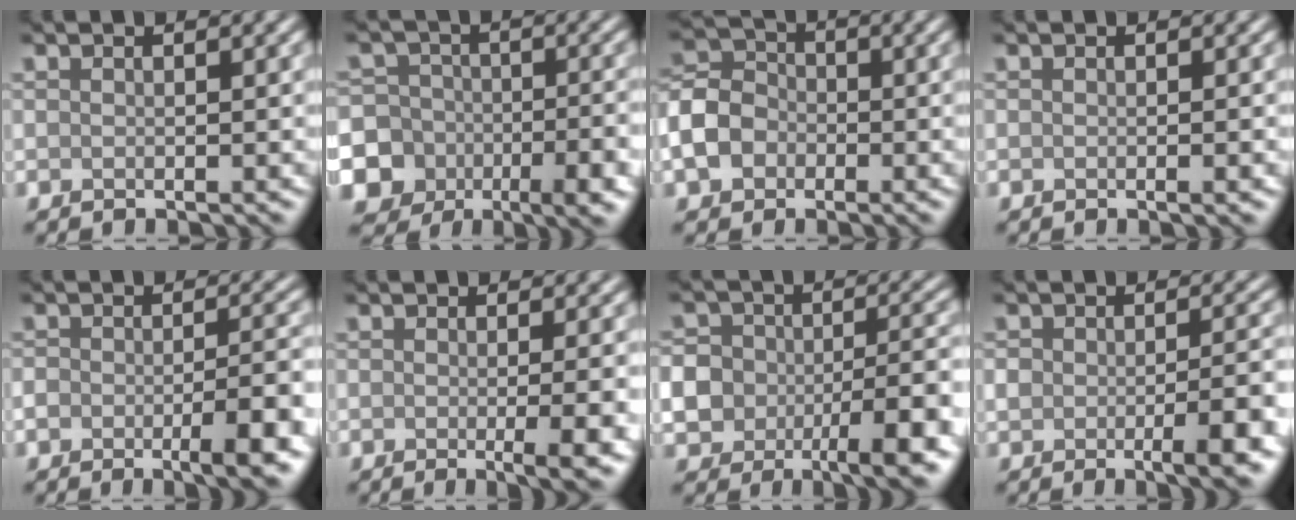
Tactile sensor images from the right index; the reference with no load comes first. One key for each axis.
{"total": 15.5, "fx": -7.1, "fy": 13.0, "fz": 4.7, "tx": -0.098, "ty": -0.039, "tz": -0.134}
{"total": 5.3, "fx": -1.8, "fy": 4.3, "fz": 2.6, "tx": -0.063, "ty": 0.003, "tz": -0.043}
{"total": 0.7, "fx": -0.2, "fy": 0.1, "fz": 0.7, "tx": -0.007, "ty": -0.001, "tz": -0.001}
{"total": 5.4, "fx": -2.6, "fy": 1.8, "fz": 4.3, "tx": -0.065, "ty": -0.002, "tz": -0.039}
{"total": 4.8, "fx": -0.8, "fy": 1.3, "fz": 4.5, "tx": -0.055, "ty": -0.010, "tz": -0.008}
{"total": 8.8, "fx": -3.5, "fy": 5.6, "fz": 5.9, "tx": -0.094, "ty": -0.004, "tz": -0.066}
{"total": 5.3, "fx": -1.8, "fy": 2.2, "fz": 4.5, "tx": -0.067, "ty": -0.008, "tz": -0.025}